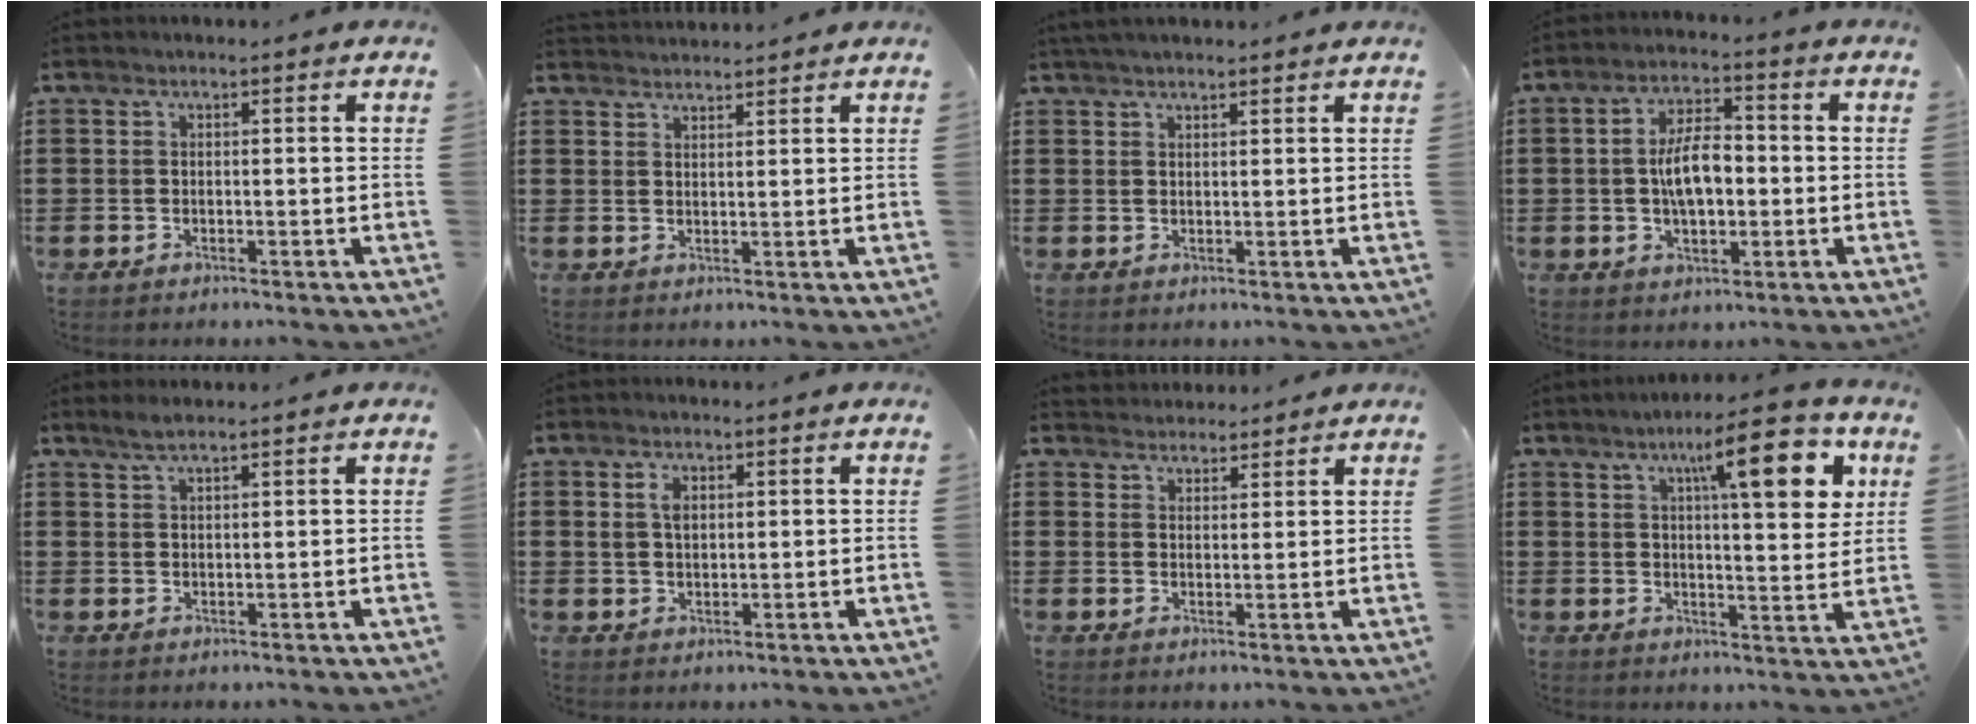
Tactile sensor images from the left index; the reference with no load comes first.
{"total": 2.1, "force": [2.1, 0.0, -0.2], "torque": [-0.001, -0.003, 0.041]}
{"total": 2.0, "force": [1.8, 0.3, 0.7], "torque": [-0.016, 0.004, 0.035]}
{"total": 7.4, "force": [-0.5, 3.6, 6.4], "torque": [-0.116, 0.006, -0.014]}
{"total": 2.1, "force": [1.6, 0.2, 1.2], "torque": [-0.028, 0.001, 0.030]}
{"total": 2.5, "force": [1.0, 1.5, 1.7], "torque": [-0.039, 0.007, 0.018]}
{"total": 2.6, "force": [2.5, 0.5, -0.5], "torque": [0.002, -0.005, 0.049]}
{"total": 12.9, "force": [6.6, 3.1, 10.6], "torque": [-0.160, -0.014, 0.099]}